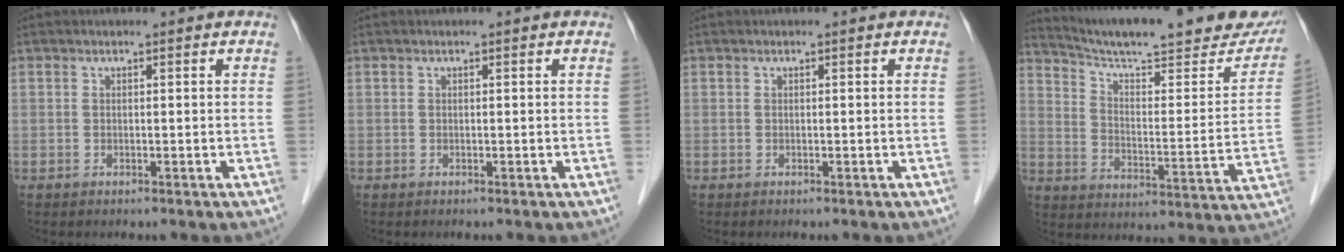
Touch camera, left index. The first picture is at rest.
{"total": 0.0}
{"total": 0.0}
{"total": 25.9, "force": [22.4, 3.7, 12.5], "torque": [-0.189, -0.036, 0.298]}